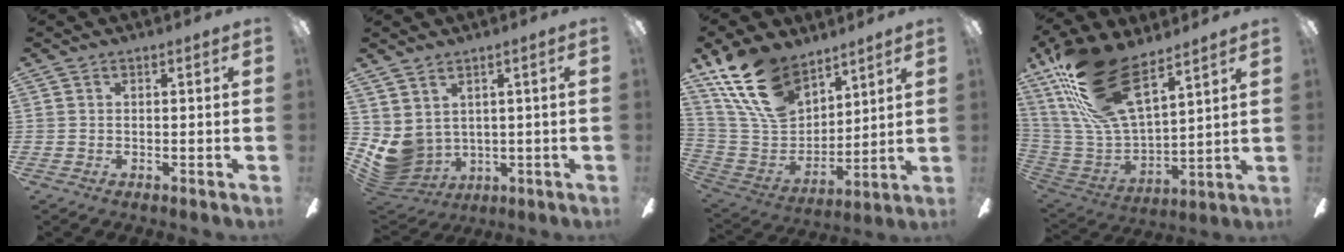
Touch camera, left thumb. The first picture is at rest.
{"total": 6.5, "force": [1.5, 5.7, 2.7], "torque": [-0.104, -0.030, 0.032]}
{"total": 18.7, "force": [12.4, 10.1, 9.7], "torque": [-0.208, -0.050, 0.234]}
{"total": 24.6, "force": [16.1, 9.9, 15.7], "torque": [-0.330, -0.085, 0.288]}